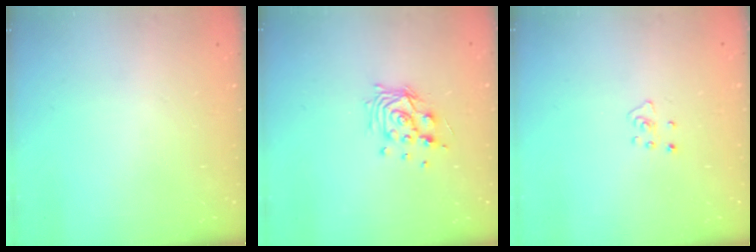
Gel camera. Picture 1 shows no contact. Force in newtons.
{"total": 10.5, "press": 10.5, "slide": 0.6}
{"total": 4.1, "press": 4.0, "slide": 0.5}